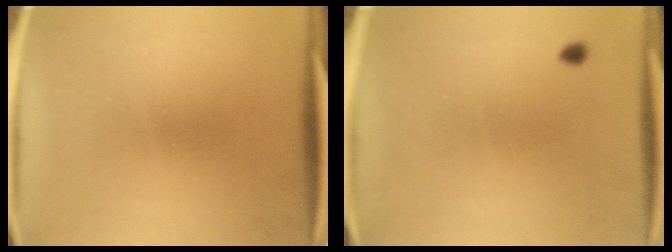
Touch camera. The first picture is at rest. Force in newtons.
{"total": 0.9}